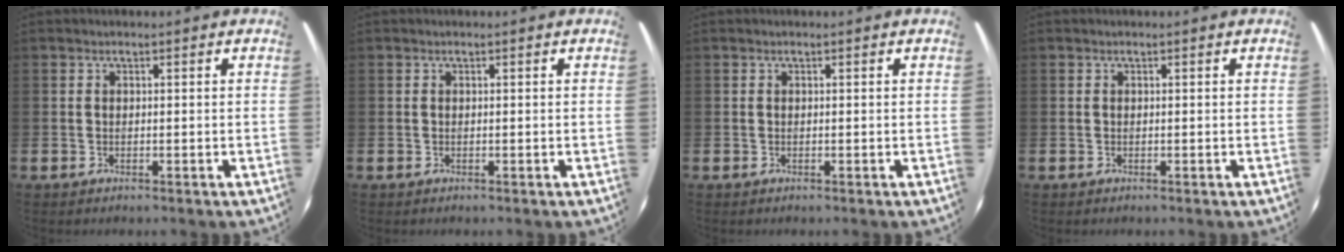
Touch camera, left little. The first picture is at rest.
{"total": 0.0}
{"total": 0.0}
{"total": 0.0}